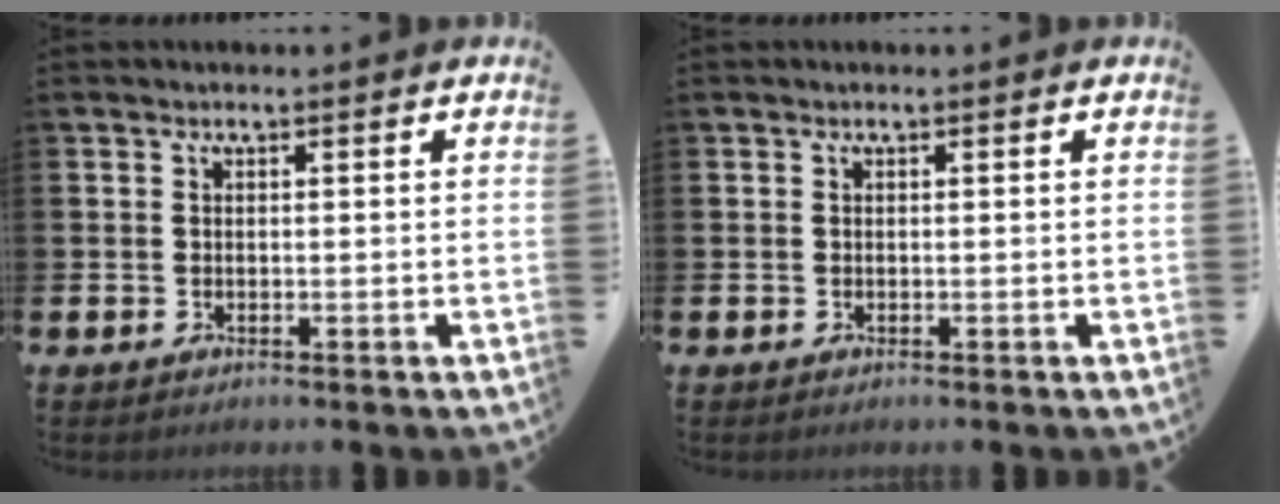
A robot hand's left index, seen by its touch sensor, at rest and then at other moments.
{"total": 0.0}